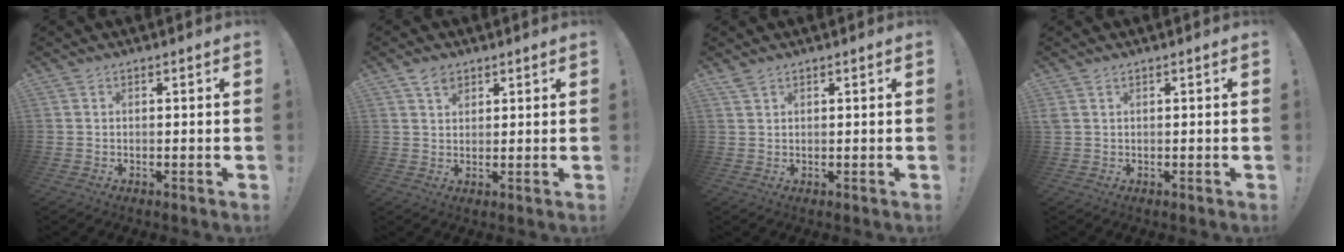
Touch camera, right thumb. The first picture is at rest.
{"total": 3.9, "force": [2.5, 2.5, 1.6], "torque": [-0.020, -0.008, 0.043]}
{"total": 1.7, "force": [1.4, 0.4, 0.8], "torque": [-0.018, -0.002, 0.027]}
{"total": 1.1, "force": [0.5, 0.1, 0.9], "torque": [-0.024, 0.002, 0.010]}